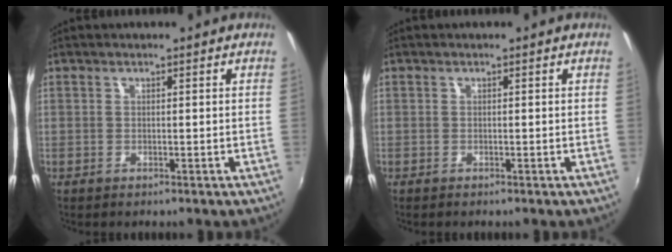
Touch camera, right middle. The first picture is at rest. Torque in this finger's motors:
{"motor_torque": [-0.15, -0.11, 0.03, 0.00]}